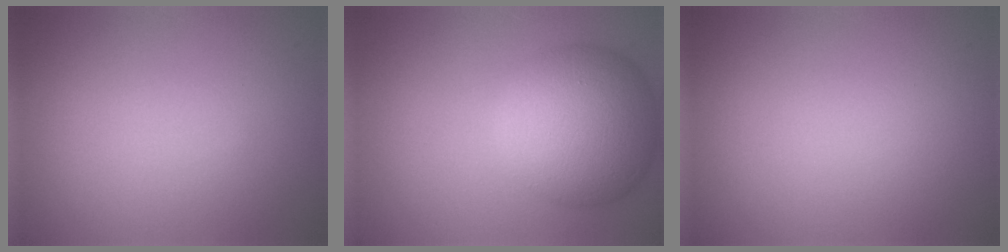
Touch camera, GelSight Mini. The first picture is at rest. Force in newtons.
{"total": 8.8, "press": 8.8, "slide": 0.3}
{"total": 0.0}